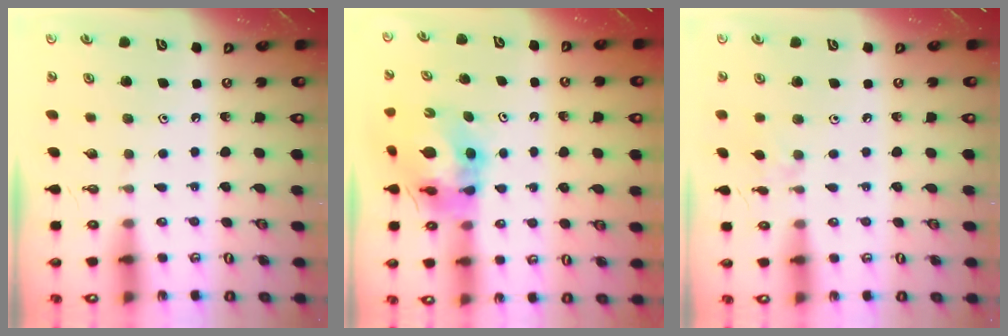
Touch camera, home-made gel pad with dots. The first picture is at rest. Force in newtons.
{"total": 10.3, "press": 10.2, "slide": 1.4}
{"total": 2.6, "press": 2.5, "slide": 0.5}